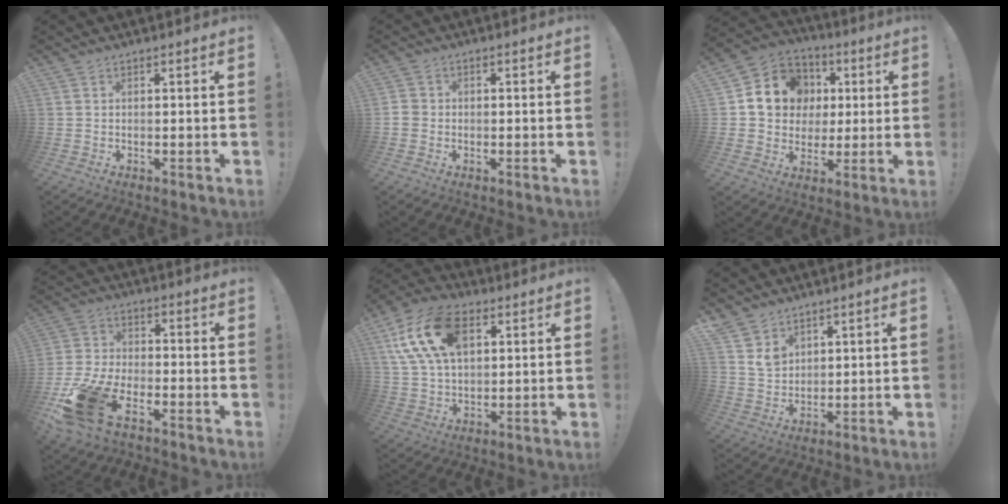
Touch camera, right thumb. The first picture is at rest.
{"total": 2.7, "force": [-1.1, 2.2, 1.1], "torque": [-0.016, 0.009, -0.019]}
{"total": 14.7, "force": [3.4, 13.0, 5.8], "torque": [-0.070, -0.003, 0.080]}
{"total": 16.9, "force": [-9.1, 8.8, 11.2], "torque": [-0.229, 0.048, -0.156]}
{"total": 18.8, "force": [6.9, 11.7, 12.9], "torque": [-0.235, -0.010, 0.126]}
{"total": 7.3, "force": [5.0, 5.1, 1.4], "torque": [-0.021, -0.038, 0.100]}